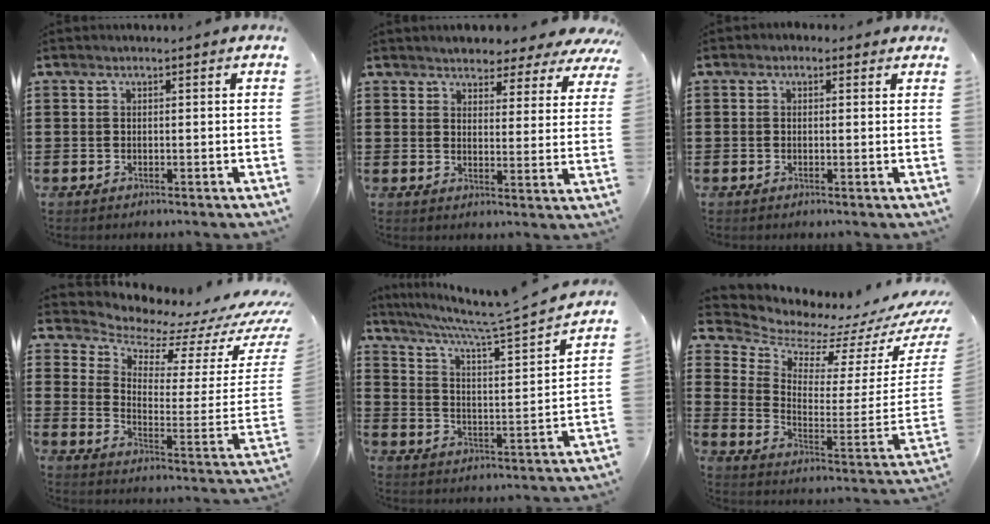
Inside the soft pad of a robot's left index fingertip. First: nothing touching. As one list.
[{"total": 3.4, "force": [3.4, 0.7, 0.1], "torque": [-0.022, -0.018, 0.057]}, {"total": 1.1, "force": [0.1, 1.0, 0.3], "torque": [-0.009, 0.006, 0.001]}, {"total": 5.6, "force": [5.3, 1.4, 1.1], "torque": [-0.044, -0.069, 0.085]}, {"total": 6.3, "force": [5.5, -0.9, 2.9], "torque": [-0.080, -0.047, 0.083]}, {"total": 3.4, "force": [3.2, 0.8, 0.7], "torque": [-0.024, -0.067, 0.047]}]